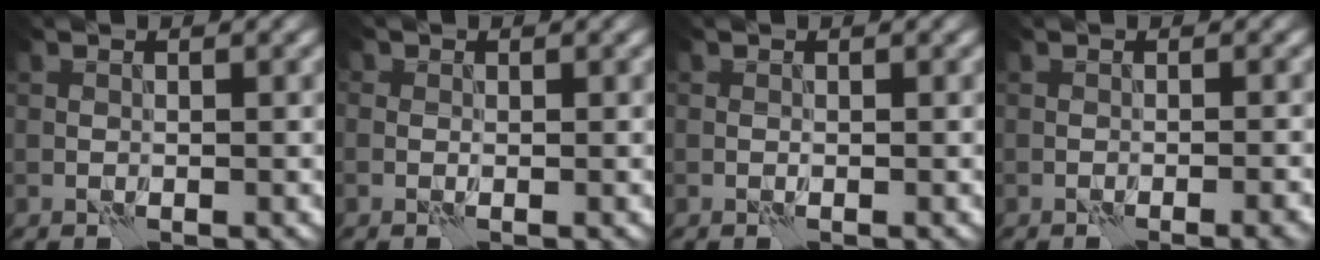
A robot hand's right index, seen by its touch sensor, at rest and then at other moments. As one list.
[{"total": 0.6, "force": [0.1, 0.5, 0.3], "torque": [-0.004, -0.002, -0.002]}, {"total": 0.0}, {"total": 2.7, "force": [-1.7, 0.5, 2.1], "torque": [-0.025, 0.011, -0.023]}]